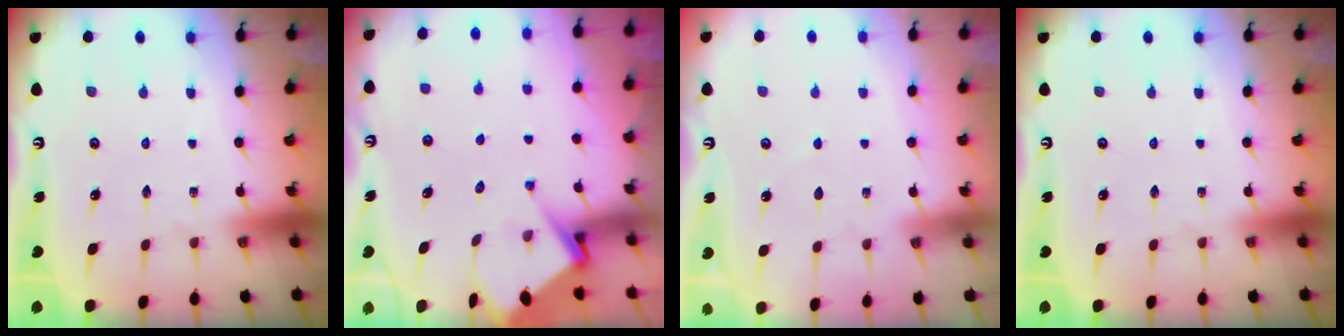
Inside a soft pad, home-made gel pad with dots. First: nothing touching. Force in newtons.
{"total": 6.8, "press": 6.8, "slide": 0.5}
{"total": 2.3, "press": 2.3, "slide": 0.3}
{"total": 0.0}